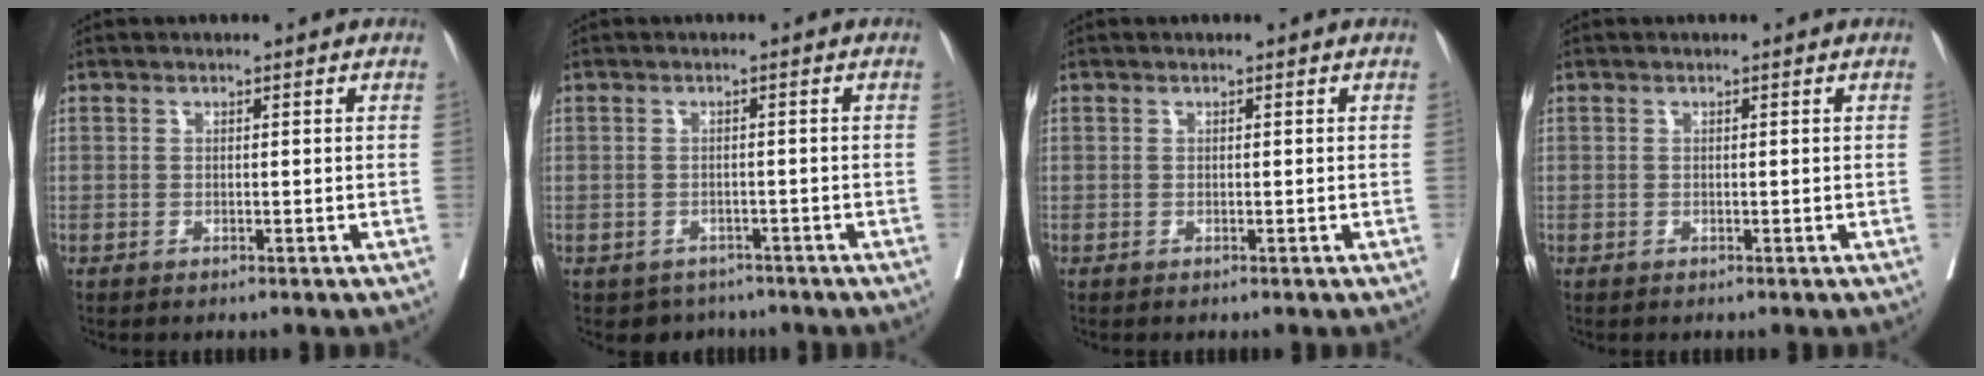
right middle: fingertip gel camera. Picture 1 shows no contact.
{"total": 3.9, "force": [-3.1, 2.4, 0.3], "torque": [-0.001, 0.007, -0.041]}
{"total": 0.0}
{"total": 0.0}